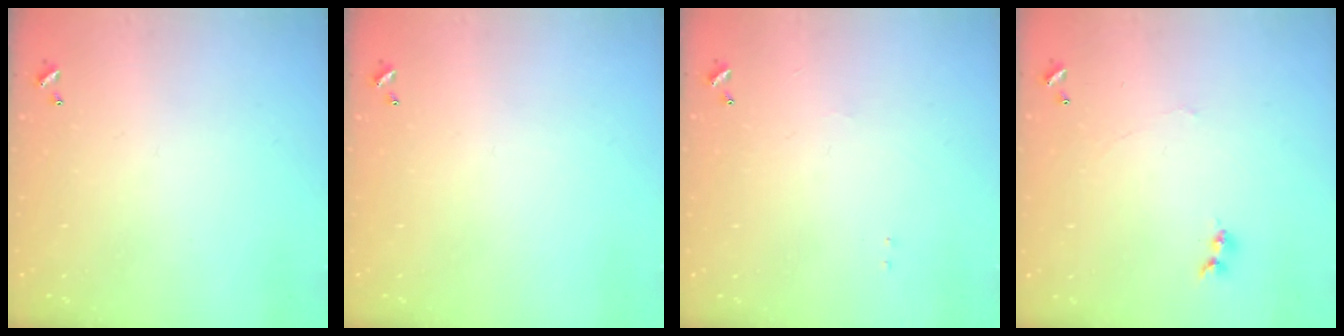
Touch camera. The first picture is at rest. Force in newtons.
{"total": 0.0}
{"total": 0.9, "press": 0.8, "slide": 0.5}
{"total": 1.2, "press": 1.1, "slide": 0.3}